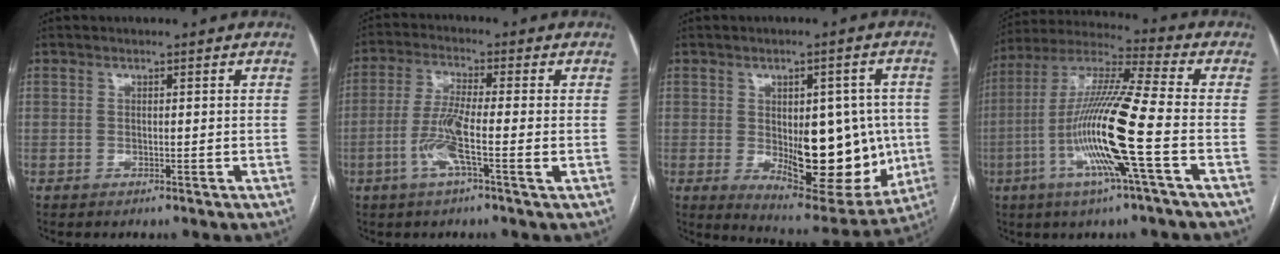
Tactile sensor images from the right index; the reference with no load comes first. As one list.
[{"total": 7.2, "force": [-2.1, 0.0, 6.9], "torque": [-0.140, -0.003, -0.048]}, {"total": 16.7, "force": [-1.4, 7.6, 14.8], "torque": [-0.195, -0.003, 0.002]}, {"total": 16.5, "force": [-4.7, -0.8, 15.8], "torque": [-0.314, -0.009, -0.102]}]